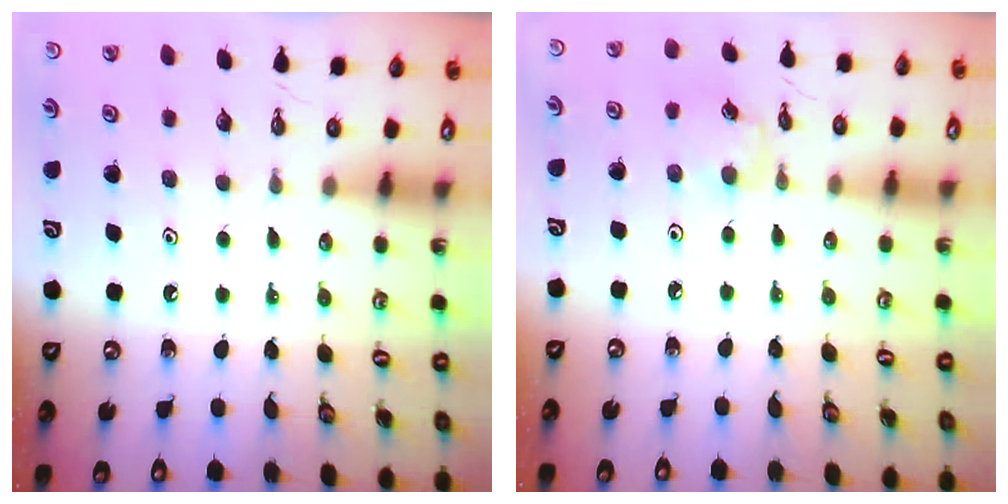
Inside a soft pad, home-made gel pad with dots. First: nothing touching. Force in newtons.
{"total": 3.7, "press": 3.7, "slide": 0.4}